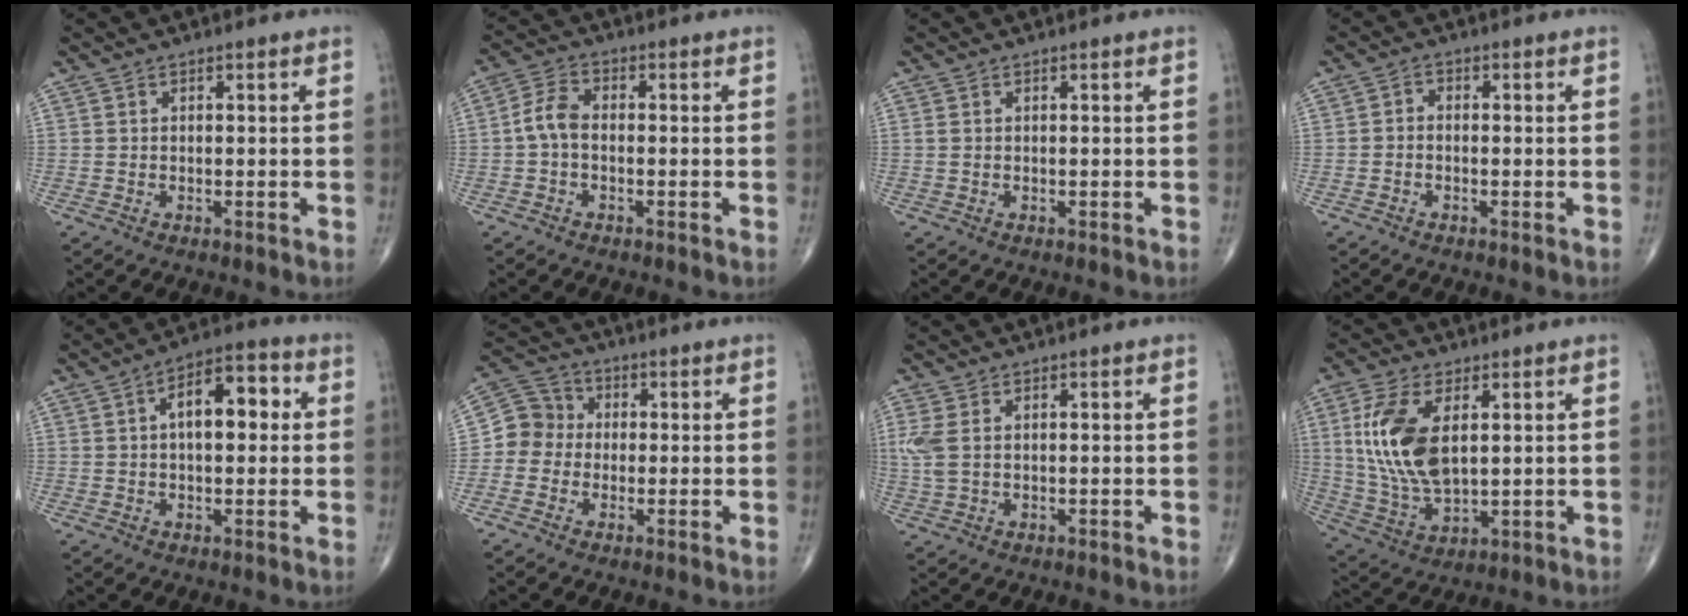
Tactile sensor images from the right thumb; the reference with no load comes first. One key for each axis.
{"total": 4.8, "fx": -0.7, "fy": 2.9, "fz": 3.7, "tx": -0.074, "ty": 0.016, "tz": -0.023}
{"total": 0.6, "fx": 0.1, "fy": 0.4, "fz": 0.5, "tx": -0.014, "ty": 0.006, "tz": 0.006}
{"total": 1.4, "fx": -0.5, "fy": 0.9, "fz": 0.8, "tx": -0.009, "ty": 0.007, "tz": -0.015}
{"total": 10.2, "fx": 1.8, "fy": 5.2, "fz": 8.6, "tx": -0.113, "ty": 0.026, "tz": 0.019}
{"total": 6.8, "fx": -0.6, "fy": 6.3, "fz": 2.4, "tx": -0.021, "ty": 0.026, "tz": -0.027}
{"total": 4.2, "fx": 0.9, "fy": 2.4, "fz": 3.4, "tx": -0.104, "ty": 0.009, "tz": 0.024}
{"total": 14.5, "fx": 3.3, "fy": 7.5, "fz": 12.0, "tx": -0.250, "ty": -0.013, "tz": 0.073}